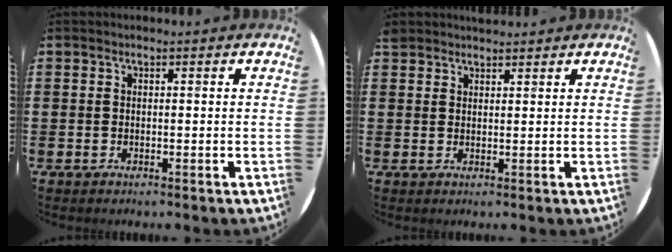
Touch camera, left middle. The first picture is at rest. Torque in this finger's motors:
{"motor_torque": [0.52, -0.51, 0.01, 0.02]}